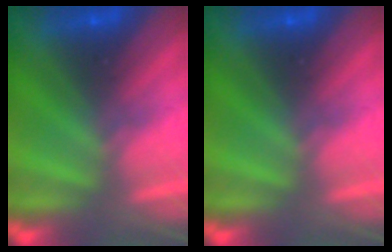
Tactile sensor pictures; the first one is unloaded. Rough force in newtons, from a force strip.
{"total": 0.0}